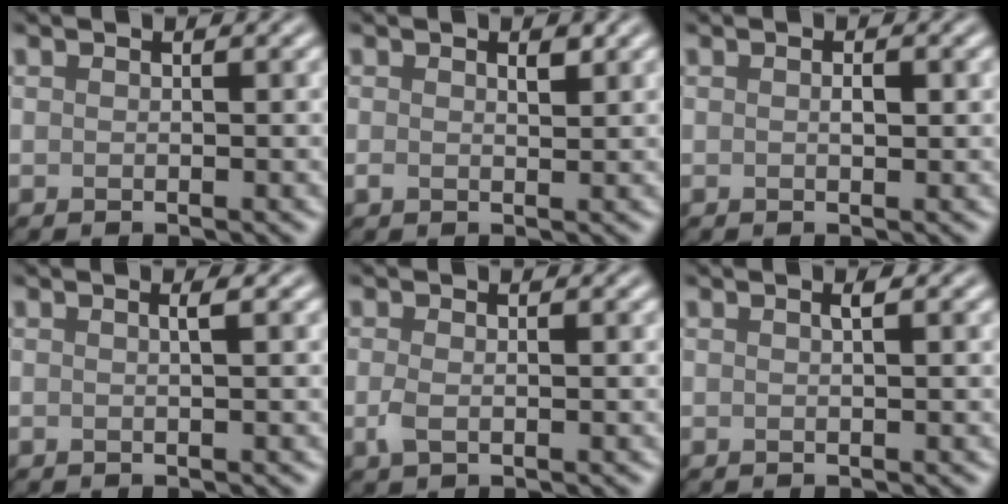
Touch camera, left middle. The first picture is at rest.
{"total": 0.7, "force": [0.3, 0.3, 0.6], "torque": [-0.013, 0.000, 0.012]}
{"total": 0.7, "force": [-0.2, 0.2, 0.7], "torque": [-0.014, 0.001, 0.003]}
{"total": 1.1, "force": [0.0, 0.3, 1.0], "torque": [-0.014, 0.002, -0.002]}
{"total": 1.0, "force": [-0.5, 0.4, 0.7], "torque": [-0.023, -0.002, -0.003]}
{"total": 0.8, "force": [0.1, 0.2, 0.7], "torque": [-0.010, 0.002, 0.003]}